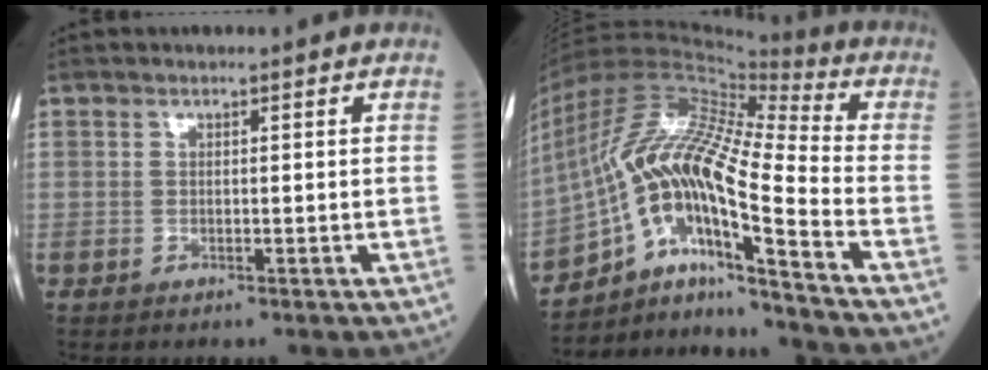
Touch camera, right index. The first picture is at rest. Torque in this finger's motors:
{"motor_torque": [1.70, -0.44, 0.67, 0.21]}